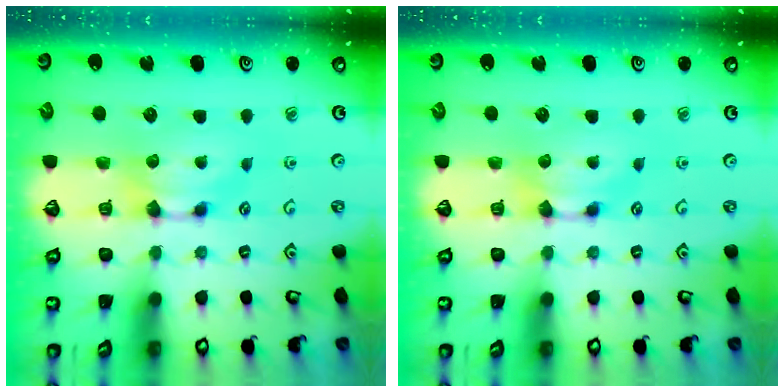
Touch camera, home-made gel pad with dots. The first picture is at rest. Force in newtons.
{"total": 0.0}